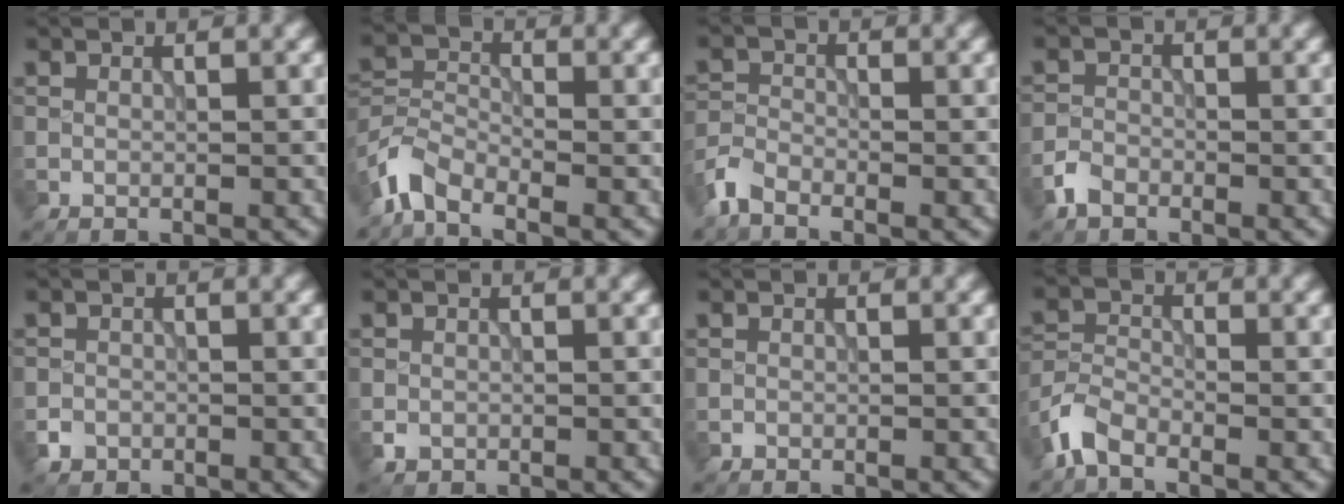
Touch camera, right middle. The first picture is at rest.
{"total": 3.9, "force": [-3.1, 1.5, 1.8], "torque": [-0.039, -0.003, -0.077]}
{"total": 2.4, "force": [-2.0, 0.9, 0.9], "torque": [-0.020, -0.001, -0.052]}
{"total": 1.8, "force": [-1.4, 1.1, 0.5], "torque": [-0.005, 0.003, -0.032]}
{"total": 1.3, "force": [-0.7, 1.1, 0.2], "torque": [0.007, 0.000, -0.014]}
{"total": 1.0, "force": [-0.4, 0.8, 0.2], "torque": [0.000, -0.005, -0.009]}
{"total": 0.0}
{"total": 3.1, "force": [-2.4, 1.3, 1.6], "torque": [-0.035, 0.002, -0.062]}